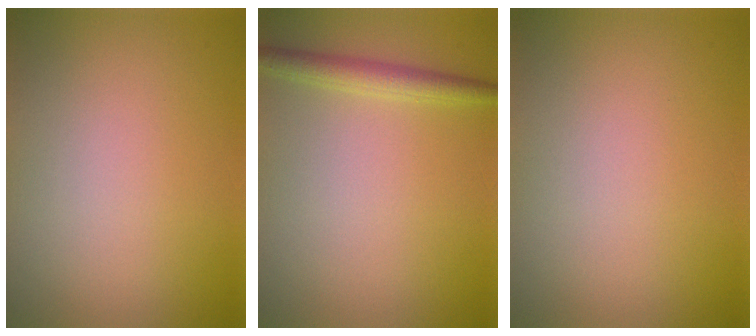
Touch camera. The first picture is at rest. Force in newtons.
{"total": 2.2, "press": 2.2, "slide": 0.1}
{"total": 0.0}